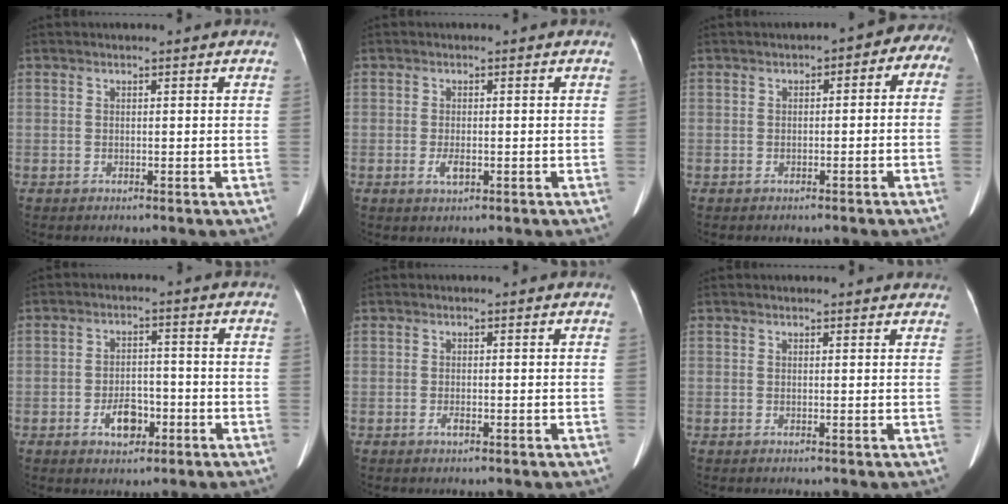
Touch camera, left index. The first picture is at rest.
{"total": 2.0, "force": [-0.8, 0.8, 1.7], "torque": [-0.033, -0.001, -0.009]}
{"total": 5.1, "force": [-0.4, 3.3, 3.8], "torque": [-0.031, 0.040, -0.012]}
{"total": 5.0, "force": [-2.4, 2.9, 3.3], "torque": [-0.057, 0.005, -0.036]}
{"total": 0.8, "force": [-0.5, 0.2, 0.6], "torque": [-0.011, -0.001, -0.007]}
{"total": 3.6, "force": [3.4, 1.0, 0.8], "torque": [-0.007, 0.009, 0.027]}